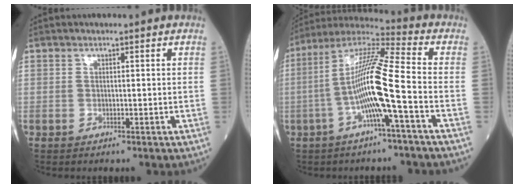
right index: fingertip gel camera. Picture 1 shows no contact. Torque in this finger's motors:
{"motor_torque": [1.08, -0.73, 0.86, 0.21]}